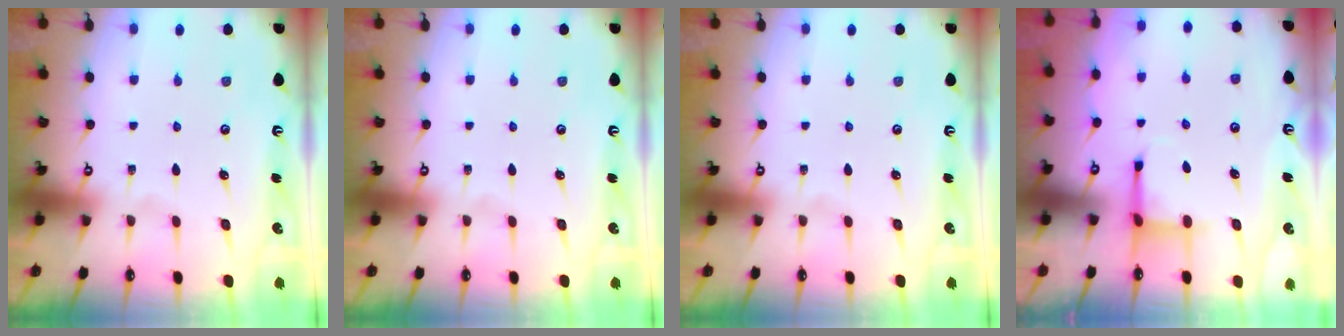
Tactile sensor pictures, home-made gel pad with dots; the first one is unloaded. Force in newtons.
{"total": 0.0}
{"total": 0.0}
{"total": 4.0, "press": 3.8, "slide": 1.0}